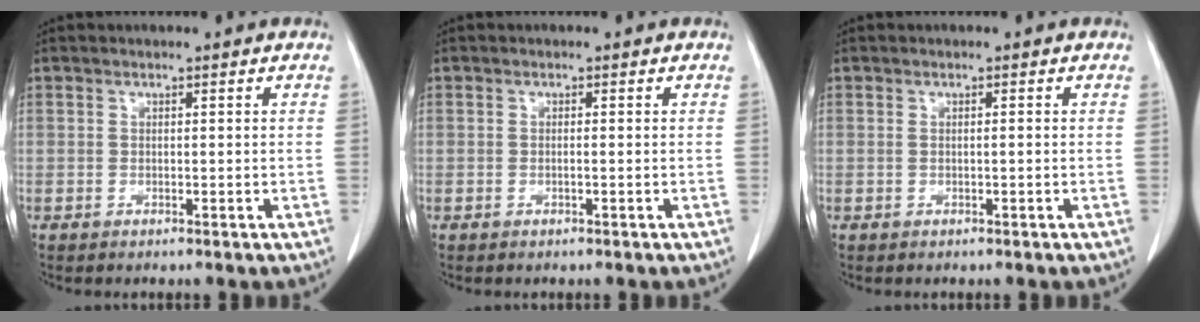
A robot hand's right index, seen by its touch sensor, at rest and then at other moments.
{"total": 0.5, "force": [-0.1, 0.0, 0.5], "torque": [-0.009, 0.000, -0.002]}
{"total": 0.5, "force": [0.0, 0.0, 0.5], "torque": [-0.011, 0.000, 0.001]}